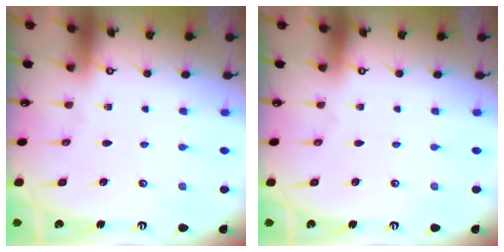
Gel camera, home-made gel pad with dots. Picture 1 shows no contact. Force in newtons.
{"total": 0.0}